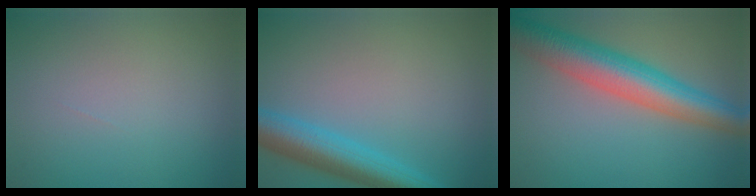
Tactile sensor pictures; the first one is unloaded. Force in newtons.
{"total": 5.8, "press": 5.8, "slide": 0.3}
{"total": 8.1, "press": 8.1, "slide": 0.4}